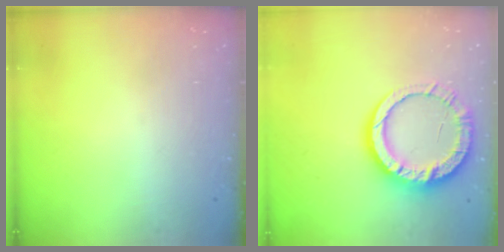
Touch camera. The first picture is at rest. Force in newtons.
{"total": 15.6, "press": 15.5, "slide": 1.4}